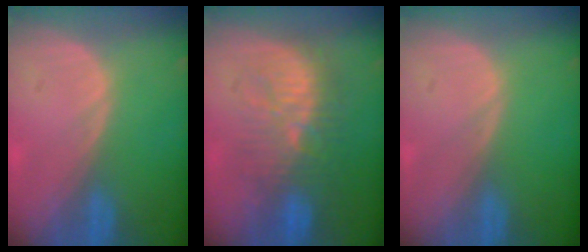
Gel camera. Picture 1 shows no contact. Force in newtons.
{"total": 9.2, "press": 9.0, "slide": 2.0}
{"total": 0.0}